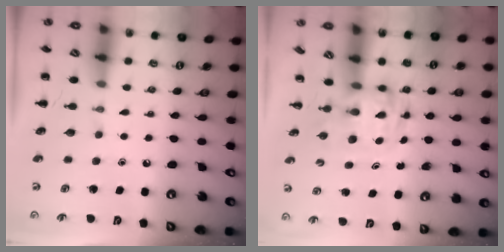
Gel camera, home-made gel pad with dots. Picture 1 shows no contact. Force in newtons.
{"total": 3.4, "press": 3.4, "slide": 0.6}